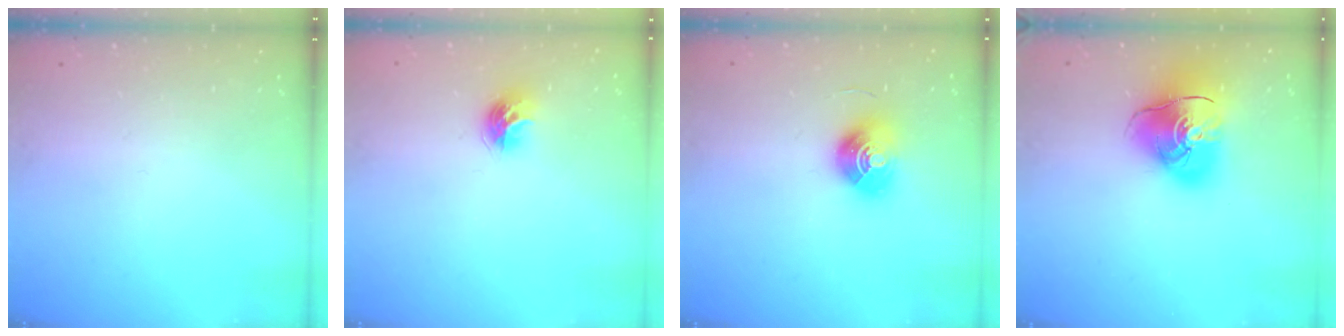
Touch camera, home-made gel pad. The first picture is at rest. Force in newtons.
{"total": 8.6, "press": 8.6, "slide": 0.0}
{"total": 9.9, "press": 9.9, "slide": 0.9}
{"total": 14.7, "press": 14.5, "slide": 2.2}